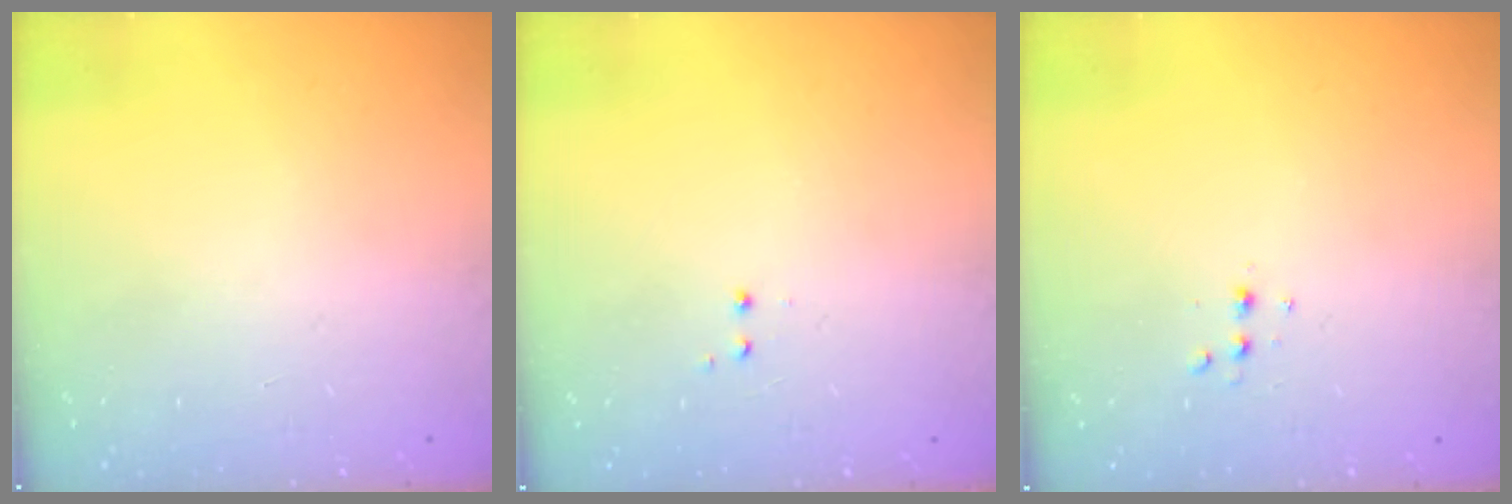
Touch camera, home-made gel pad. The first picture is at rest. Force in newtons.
{"total": 1.2, "press": 1.1, "slide": 0.6}
{"total": 2.8, "press": 2.7, "slide": 0.6}